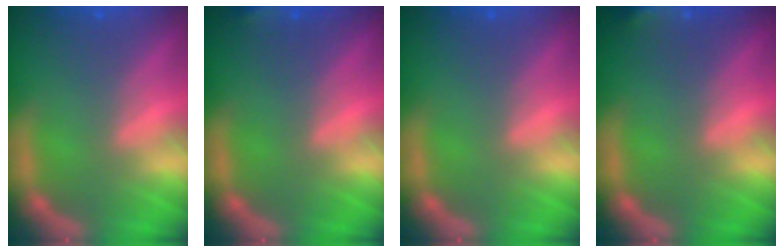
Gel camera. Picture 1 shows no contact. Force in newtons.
{"total": 1.4}
{"total": 0.0}
{"total": 3.4}